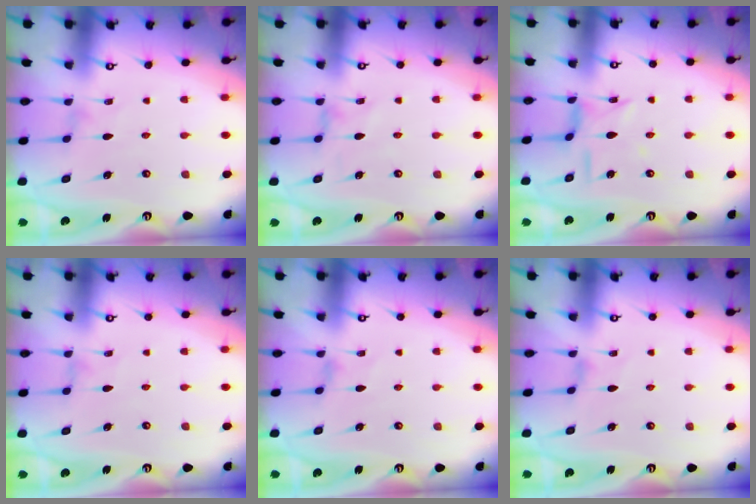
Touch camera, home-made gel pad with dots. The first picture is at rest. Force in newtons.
{"total": 0.5, "press": 0.5, "slide": 0.2}
{"total": 5.8, "press": 5.8, "slide": 0.4}
{"total": 0.0}
{"total": 0.7, "press": 0.6, "slide": 0.3}
{"total": 2.2, "press": 2.2, "slide": 0.3}